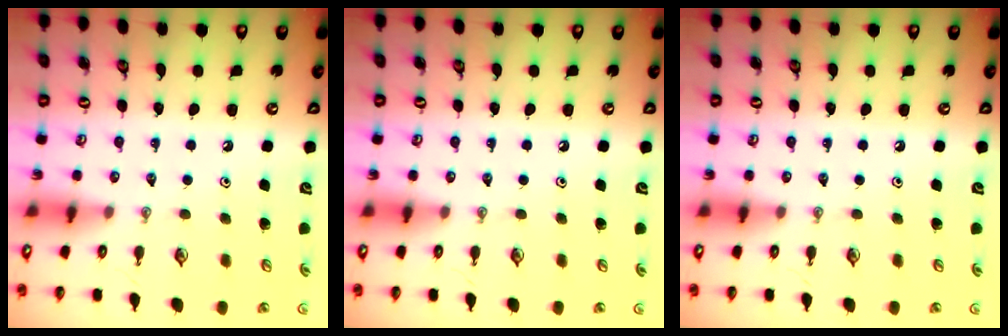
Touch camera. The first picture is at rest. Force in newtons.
{"total": 0.0}
{"total": 0.0}